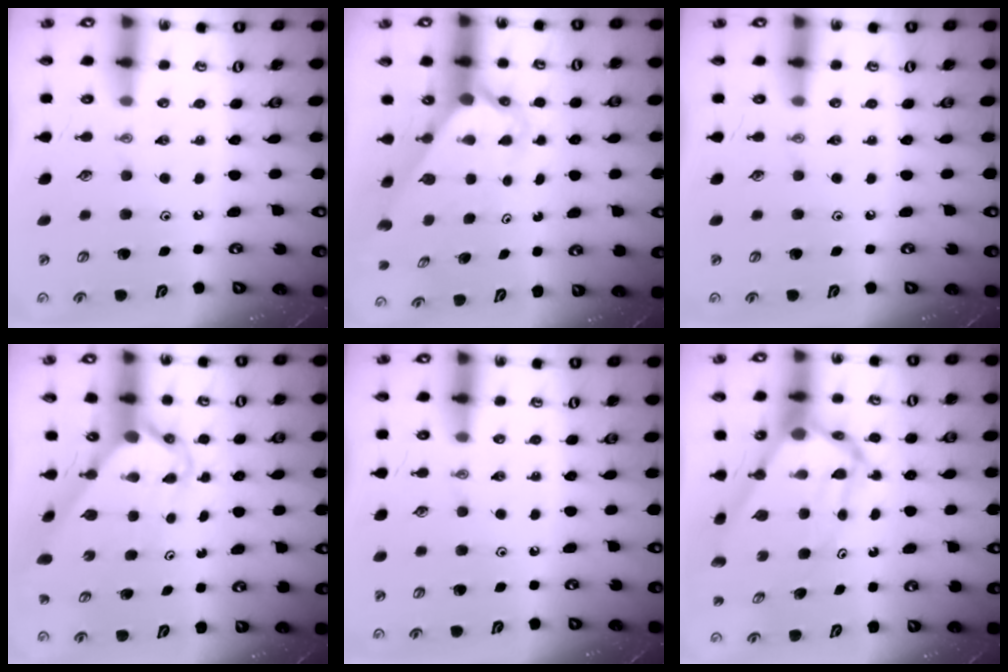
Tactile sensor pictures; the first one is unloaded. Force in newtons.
{"total": 2.8, "press": 2.8, "slide": 0.2}
{"total": 0.0}
{"total": 4.6, "press": 4.6, "slide": 0.3}
{"total": 0.0}
{"total": 10.2, "press": 10.2, "slide": 1.0}